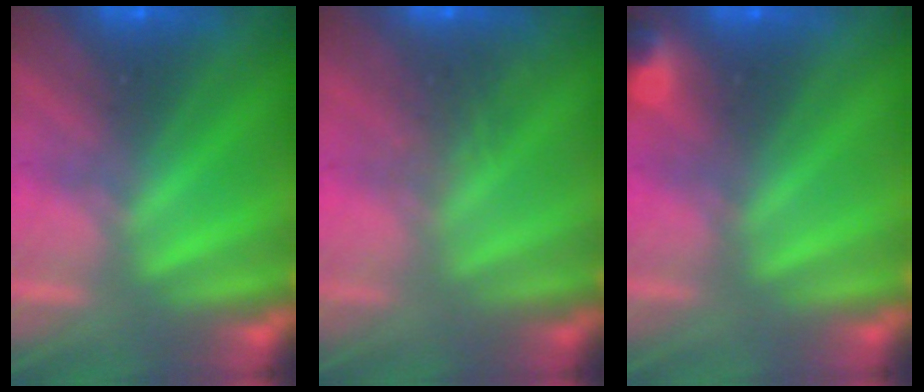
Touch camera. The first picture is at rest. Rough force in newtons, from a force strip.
{"total": 2.6}
{"total": 3.1}